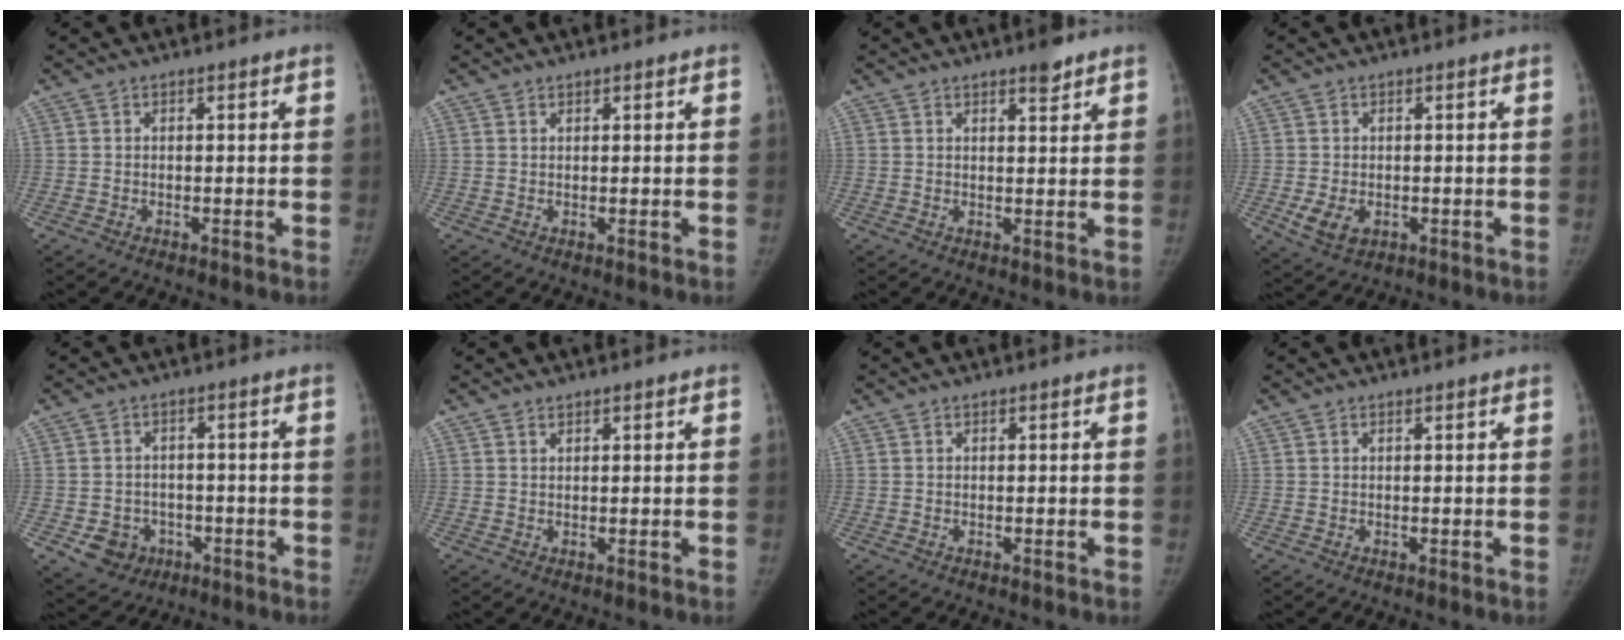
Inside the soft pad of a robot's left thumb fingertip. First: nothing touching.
{"total": 0.5, "force": [0.5, 0.2, 0.1], "torque": [-0.004, -0.004, 0.009]}
{"total": 3.0, "force": [2.3, 0.9, 1.8], "torque": [-0.017, -0.015, 0.033]}
{"total": 4.5, "force": [-0.9, 3.3, 3.0], "torque": [-0.053, -0.008, -0.005]}
{"total": 6.4, "force": [-2.4, 5.6, 1.9], "torque": [-0.012, 0.015, -0.026]}
{"total": 1.0, "force": [0.9, 0.3, 0.3], "torque": [-0.002, -0.007, 0.015]}
{"total": 0.0}
{"total": 0.0}